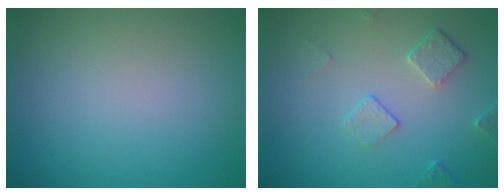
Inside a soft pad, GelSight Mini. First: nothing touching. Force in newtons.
{"total": 2.3, "press": 1.6, "slide": 1.6}